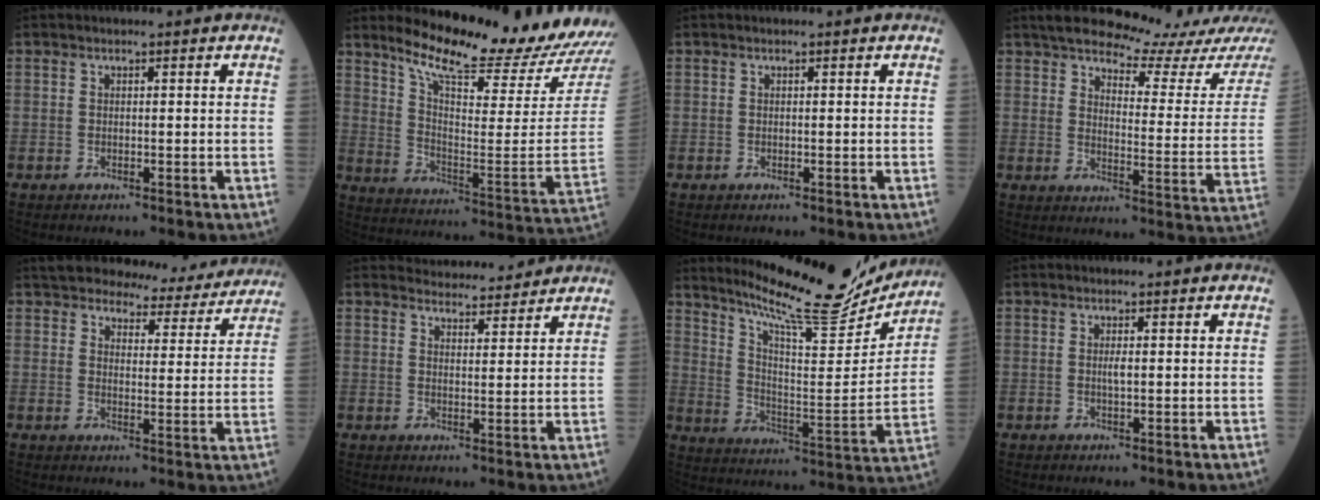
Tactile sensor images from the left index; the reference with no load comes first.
{"total": 18.4, "force": [17.2, -0.9, 6.5], "torque": [-0.120, -0.096, 0.250]}
{"total": 0.0}
{"total": 15.9, "force": [14.7, 0.7, 6.0], "torque": [-0.075, -0.064, 0.174]}
{"total": 14.2, "force": [13.3, 3.6, 3.6], "torque": [-0.027, -0.008, 0.151]}
{"total": 7.3, "force": [7.1, 1.4, 0.7], "torque": [-0.005, 0.008, 0.091]}
{"total": 19.8, "force": [18.1, 1.9, 7.6], "torque": [-0.133, -0.044, 0.265]}
{"total": 1.0, "force": [0.2, 0.1, 1.0], "torque": [-0.024, 0.000, 0.003]}